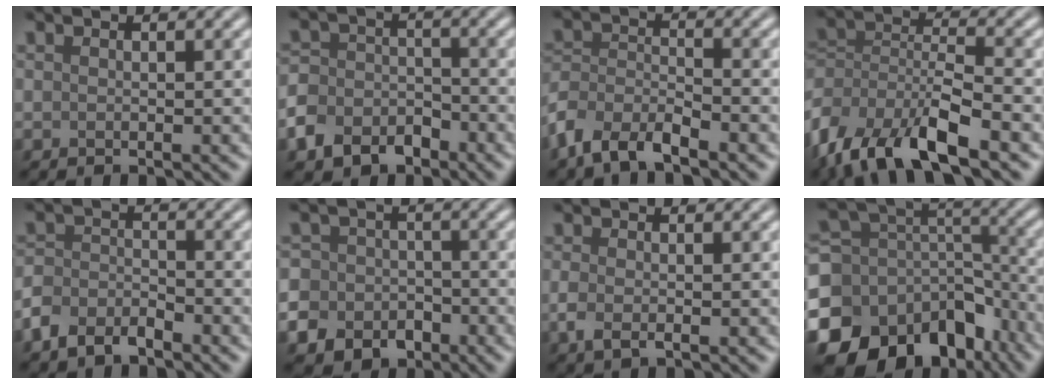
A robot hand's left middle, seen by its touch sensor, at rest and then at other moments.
{"total": 5.1, "force": [-3.3, 3.5, 1.6], "torque": [-0.030, 0.000, -0.071]}
{"total": 5.0, "force": [-3.9, 1.8, 2.5], "torque": [-0.048, -0.002, -0.087]}
{"total": 10.2, "force": [-6.4, 3.9, 6.9], "torque": [-0.134, -0.007, -0.134]}
{"total": 3.6, "force": [-2.6, 1.9, 1.4], "torque": [-0.030, 0.000, -0.062]}
{"total": 9.9, "force": [-4.9, 8.4, 1.7], "torque": [-0.035, -0.035, -0.098]}
{"total": 1.7, "force": [-0.5, 0.9, 1.4], "torque": [-0.033, -0.006, -0.011]}
{"total": 16.0, "force": [-8.9, 11.4, 6.9], "torque": [-0.171, -0.013, -0.137]}